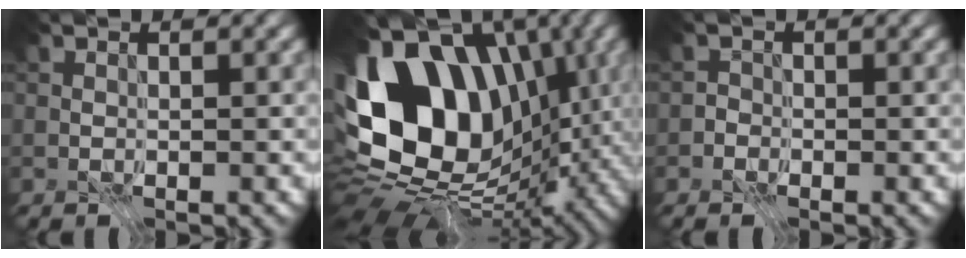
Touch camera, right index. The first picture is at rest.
{"total": 18.1, "force": [0.6, 12.5, 13.1], "torque": [-0.255, 0.013, 0.013]}
{"total": 1.2, "force": [-0.8, 0.9, -0.1], "torque": [0.020, 0.002, -0.019]}